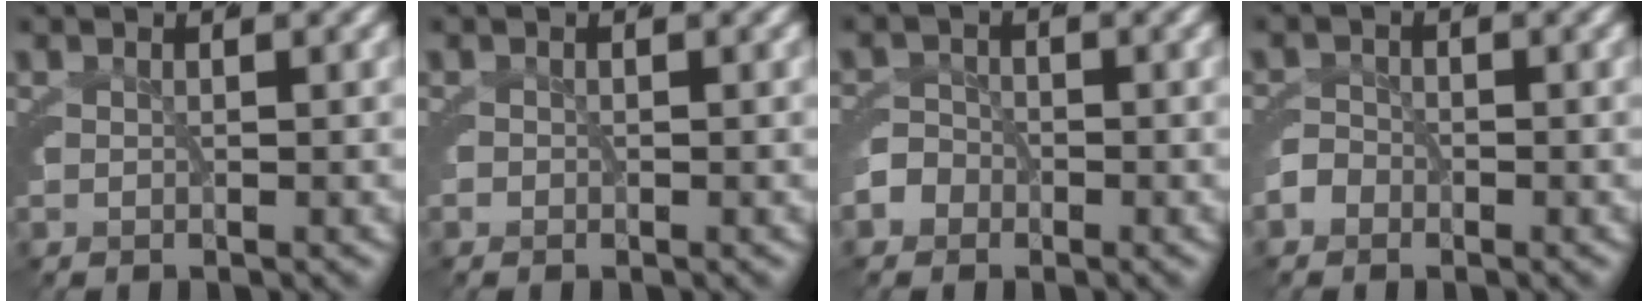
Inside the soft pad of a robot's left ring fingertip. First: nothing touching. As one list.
[{"total": 0.7, "force": [-0.5, 0.5, -0.2], "torque": [0.000, -0.001, -0.008]}, {"total": 2.4, "force": [-1.4, 2.0, 0.2], "torque": [-0.016, -0.003, -0.029]}, {"total": 1.7, "force": [-1.3, 1.1, 0.0], "torque": [-0.013, -0.003, -0.025]}]